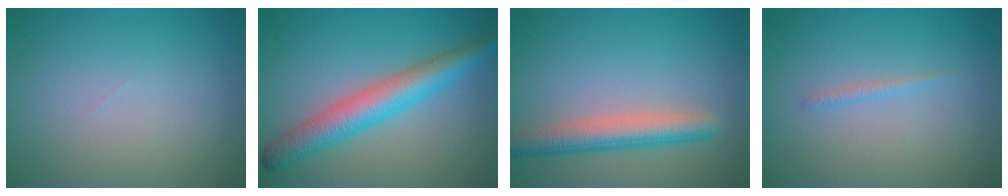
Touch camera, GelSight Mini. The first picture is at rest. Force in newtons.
{"total": 5.6, "press": 5.6, "slide": 0.1}
{"total": 4.3, "press": 4.3, "slide": 0.2}
{"total": 0.7, "press": 0.7, "slide": 0.1}